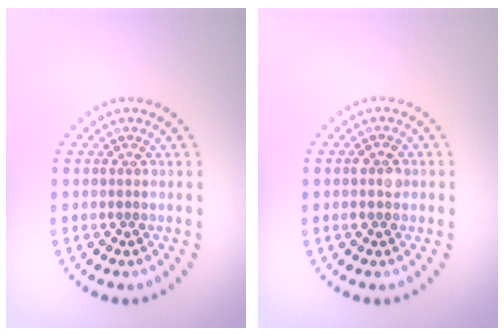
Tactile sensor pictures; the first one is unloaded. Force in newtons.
{"total": 1.5, "press": 1.5, "slide": 0.1}